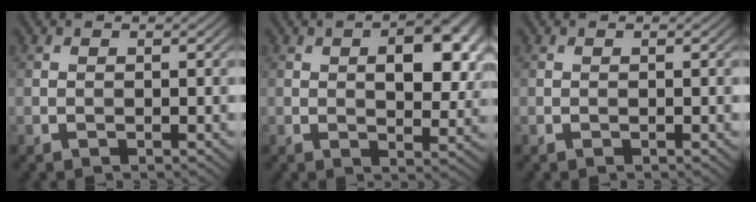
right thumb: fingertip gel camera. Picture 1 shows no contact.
{"total": 8.8, "force": [1.7, 4.6, 7.3], "torque": [-0.096, 0.005, 0.026]}
{"total": 0.0}